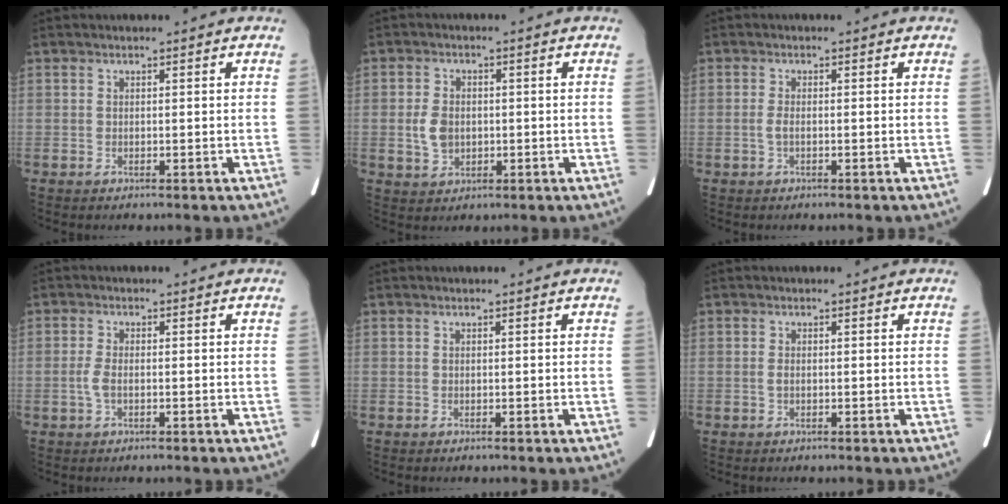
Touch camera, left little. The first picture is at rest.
{"total": 4.2, "force": [-0.4, 3.3, 2.6], "torque": [-0.062, 0.004, -0.001]}
{"total": 1.2, "force": [-0.3, 0.4, 1.1], "torque": [-0.027, 0.000, -0.008]}
{"total": 2.1, "force": [-0.6, 0.8, 1.8], "torque": [-0.049, -0.001, -0.013]}
{"total": 0.0}
{"total": 0.7, "force": [-0.1, 0.3, 0.6], "torque": [-0.016, 0.000, -0.003]}